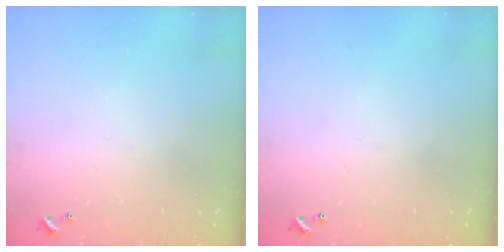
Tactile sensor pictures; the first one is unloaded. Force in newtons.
{"total": 0.0}